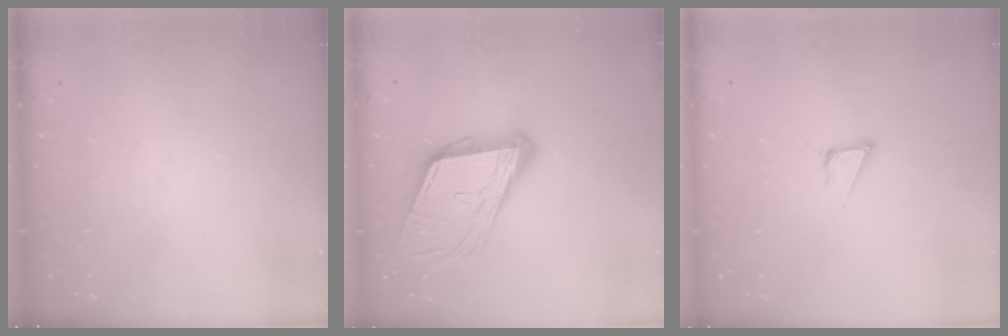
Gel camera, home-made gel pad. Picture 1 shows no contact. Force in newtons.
{"total": 16.0, "press": 15.6, "slide": 3.7}
{"total": 3.9, "press": 3.9, "slide": 0.2}